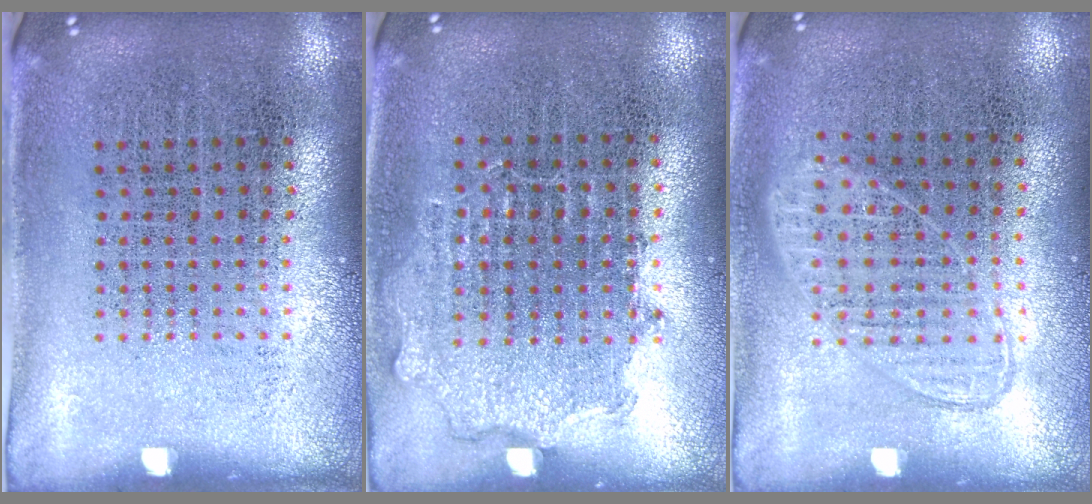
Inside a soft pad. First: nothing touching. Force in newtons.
{"total": 0.8, "press": 0.7, "slide": 0.3}
{"total": 1.0, "press": 0.9, "slide": 0.4}